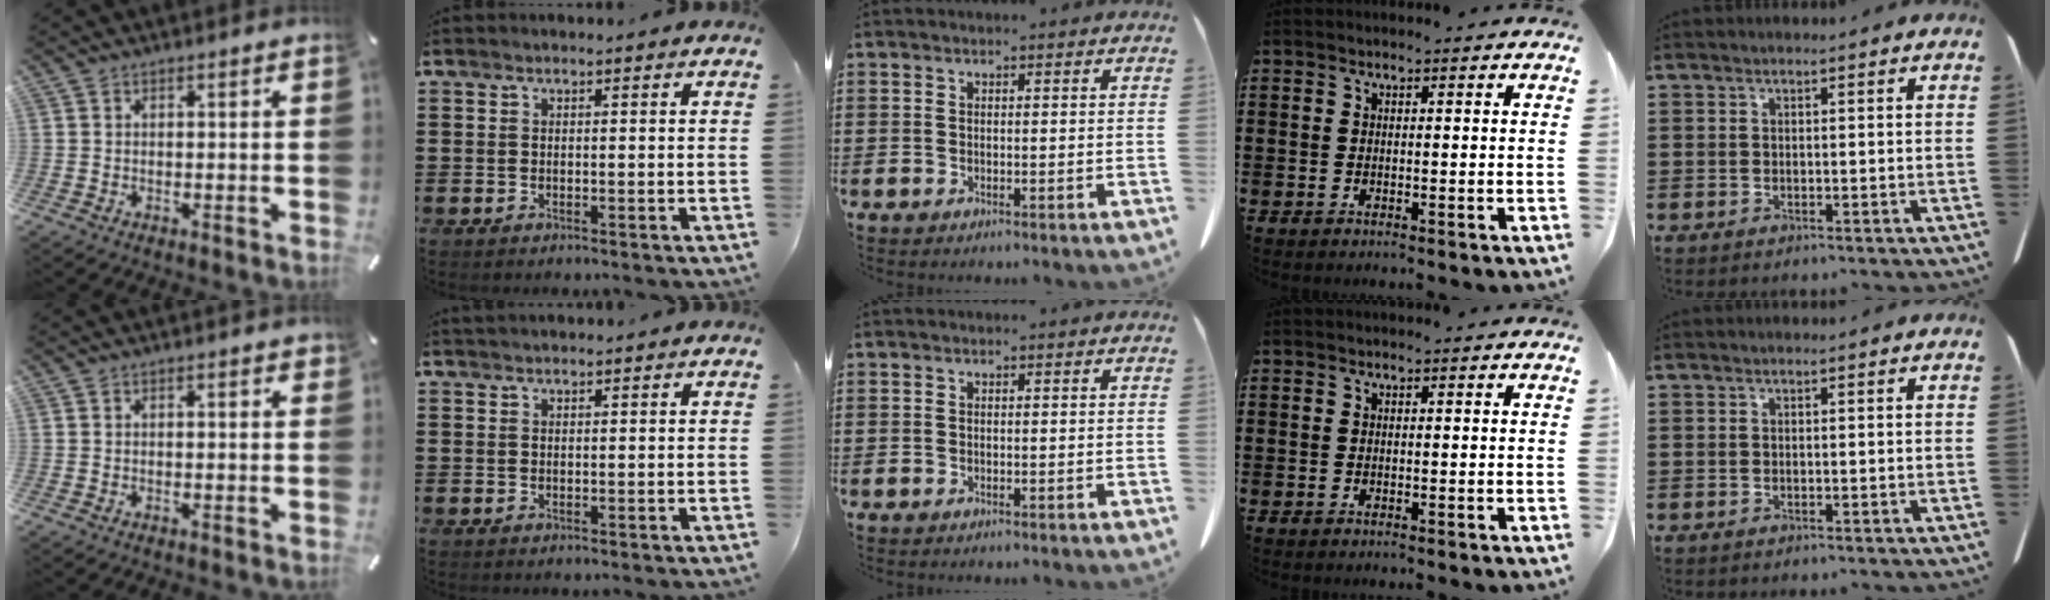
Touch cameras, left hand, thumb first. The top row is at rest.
{"thumb": {"total": 1.3, "force": [0.2, 0.4, 1.2], "torque": [-0.017, 0.000, 0.001]}, "index": {"total": 0.6, "force": [0.6, 0.0, 0.2], "torque": [-0.005, 0.000, 0.011]}}